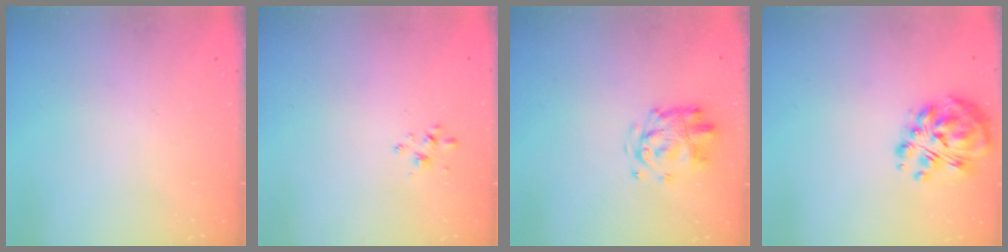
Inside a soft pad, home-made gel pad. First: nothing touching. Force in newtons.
{"total": 1.9, "press": 1.8, "slide": 0.7}
{"total": 3.8, "press": 3.8, "slide": 0.5}
{"total": 11.2, "press": 10.8, "slide": 3.3}